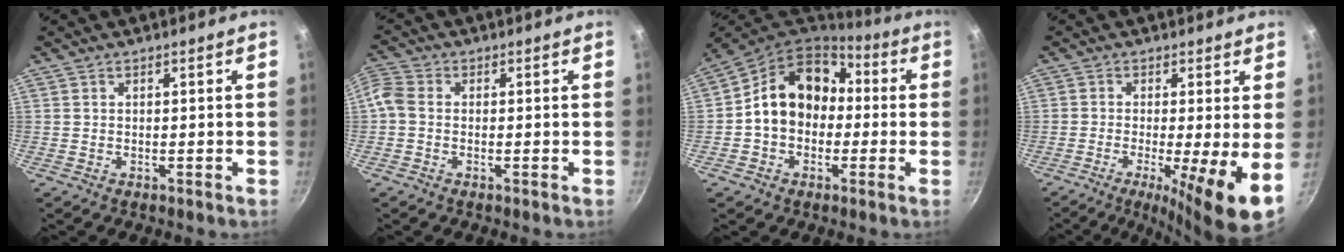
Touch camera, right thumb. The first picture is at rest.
{"total": 5.3, "force": [-0.8, 4.2, 3.1], "torque": [-0.075, 0.014, -0.032]}
{"total": 14.8, "force": [0.3, 11.7, 8.9], "torque": [-0.109, 0.045, -0.008]}
{"total": 10.3, "force": [-2.3, 1.2, 9.9], "torque": [-0.160, -0.012, -0.036]}